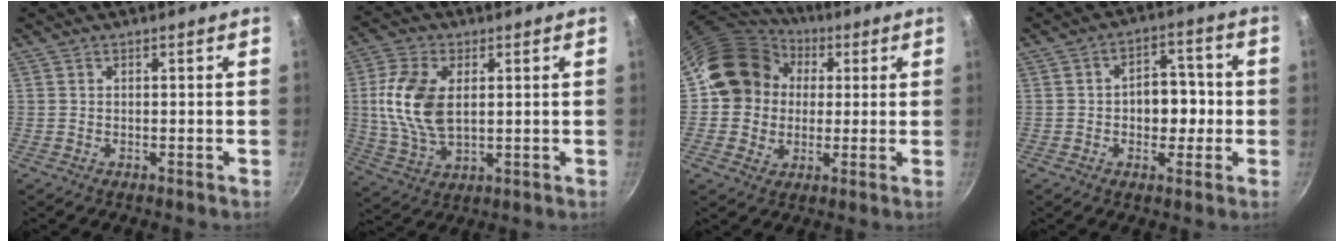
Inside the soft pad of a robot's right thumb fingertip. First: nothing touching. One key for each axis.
{"total": 13.3, "fx": 1.8, "fy": 7.6, "fz": 10.8, "tx": -0.224, "ty": -0.005, "tz": 0.039}
{"total": 17.0, "fx": 2.3, "fy": 14.4, "fz": 8.6, "tx": -0.142, "ty": 0.026, "tz": 0.039}
{"total": 8.1, "fx": -0.7, "fy": 5.5, "fz": 6.0, "tx": -0.048, "ty": 0.023, "tz": -0.015}